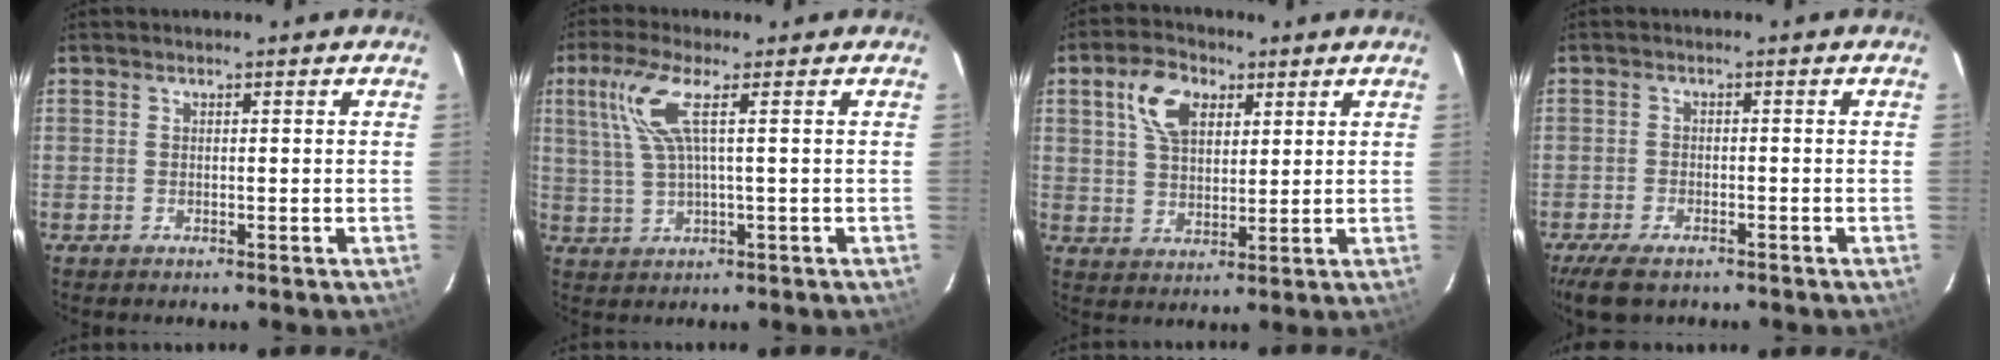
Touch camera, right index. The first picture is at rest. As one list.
[{"total": 6.7, "force": [2.2, 0.3, 6.4], "torque": [-0.138, 0.006, 0.053]}, {"total": 8.6, "force": [3.8, 5.2, 5.7], "torque": [-0.110, 0.025, 0.070]}, {"total": 6.7, "force": [-4.9, 2.8, 3.5], "torque": [-0.091, -0.016, -0.090]}]